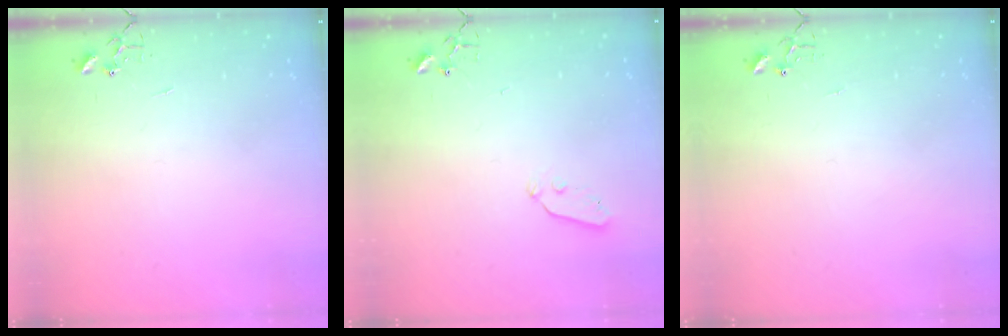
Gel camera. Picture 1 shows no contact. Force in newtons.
{"total": 3.2, "press": 3.2, "slide": 0.5}
{"total": 4.9, "press": 4.8, "slide": 0.6}